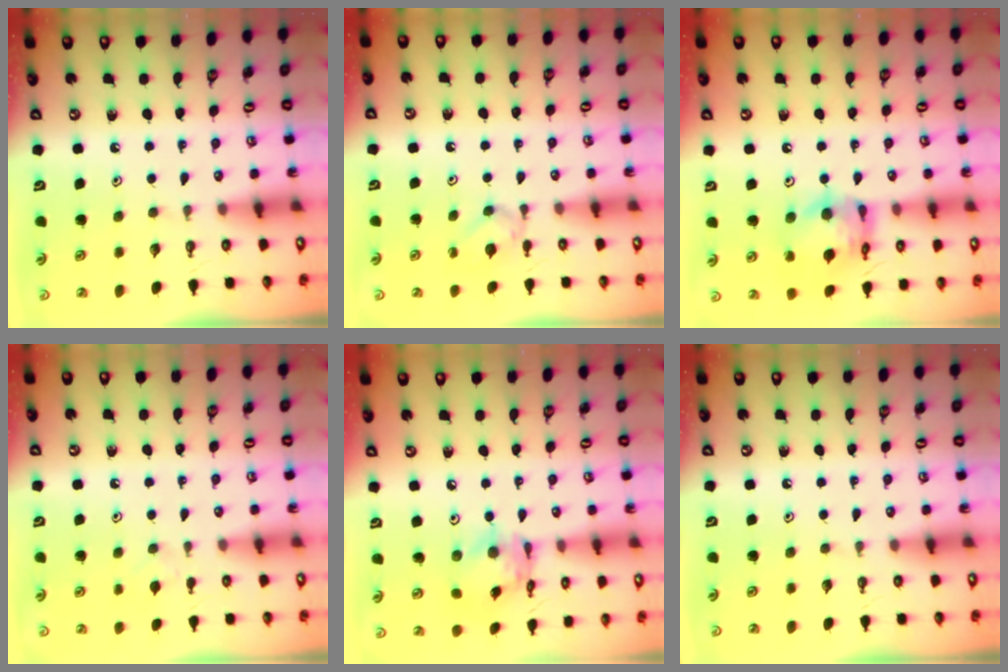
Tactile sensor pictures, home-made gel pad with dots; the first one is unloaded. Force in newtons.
{"total": 3.4, "press": 3.3, "slide": 0.7}
{"total": 12.1, "press": 12.1, "slide": 1.3}
{"total": 2.5, "press": 2.4, "slide": 0.6}
{"total": 12.3, "press": 12.3, "slide": 0.9}
{"total": 0.0}